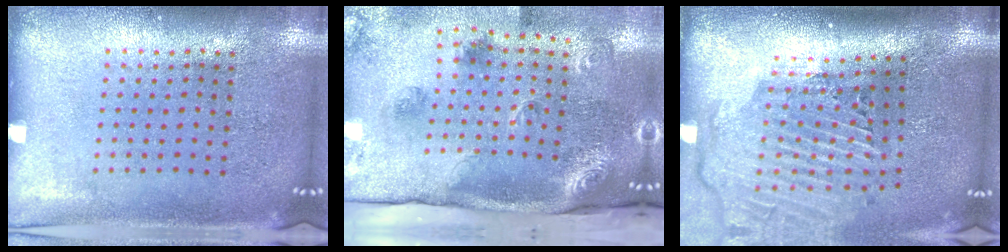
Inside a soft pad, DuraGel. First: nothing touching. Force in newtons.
{"total": 3.0, "press": 2.0, "slide": 2.2}
{"total": 2.9, "press": 2.2, "slide": 1.8}